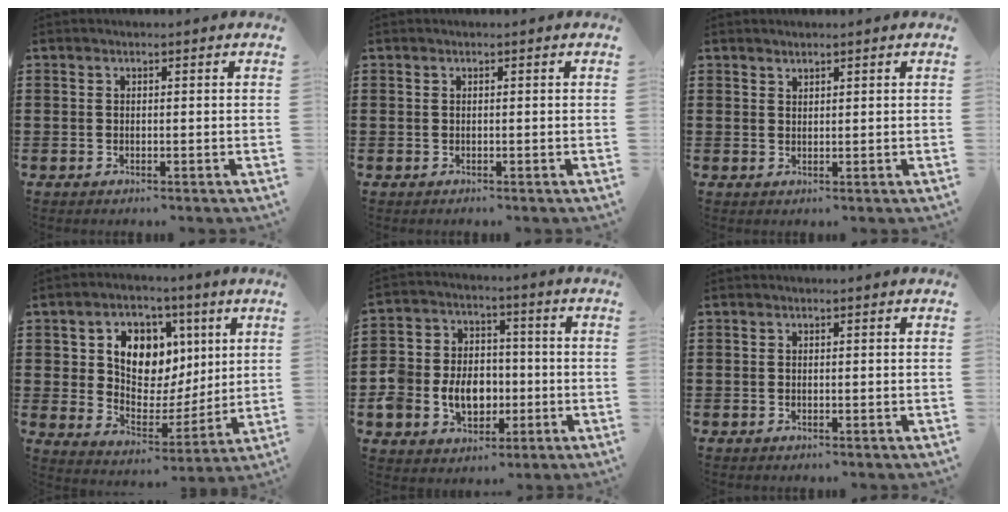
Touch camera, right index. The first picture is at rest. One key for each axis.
{"total": 0.0}
{"total": 1.1, "fx": 1.0, "fy": 0.3, "fz": 0.0, "tx": -0.001, "ty": 0.000, "tz": 0.020}
{"total": 9.0, "fx": 3.5, "fy": 7.1, "fz": 4.4, "tx": -0.100, "ty": -0.007, "tz": 0.061}
{"total": 9.1, "fx": -1.9, "fy": 7.5, "fz": 4.7, "tx": -0.115, "ty": 0.016, "tz": -0.033}
{"total": 0.0}